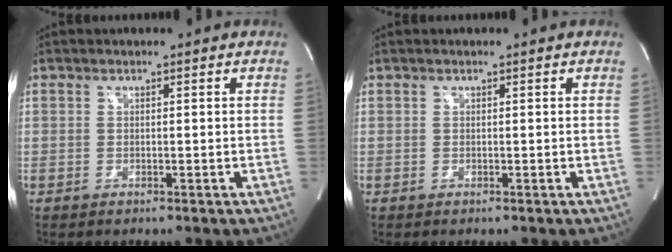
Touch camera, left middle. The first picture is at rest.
{"total": 0.0}